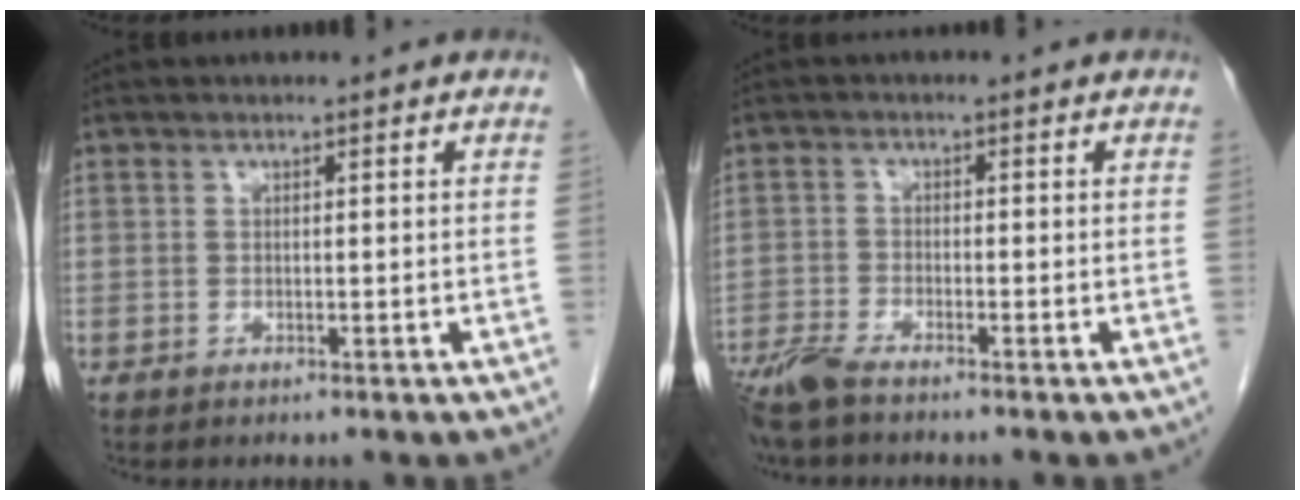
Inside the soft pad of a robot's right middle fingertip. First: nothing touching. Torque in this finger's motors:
{"motor_torque": [0.27, -0.23, 0.11, 0.08]}